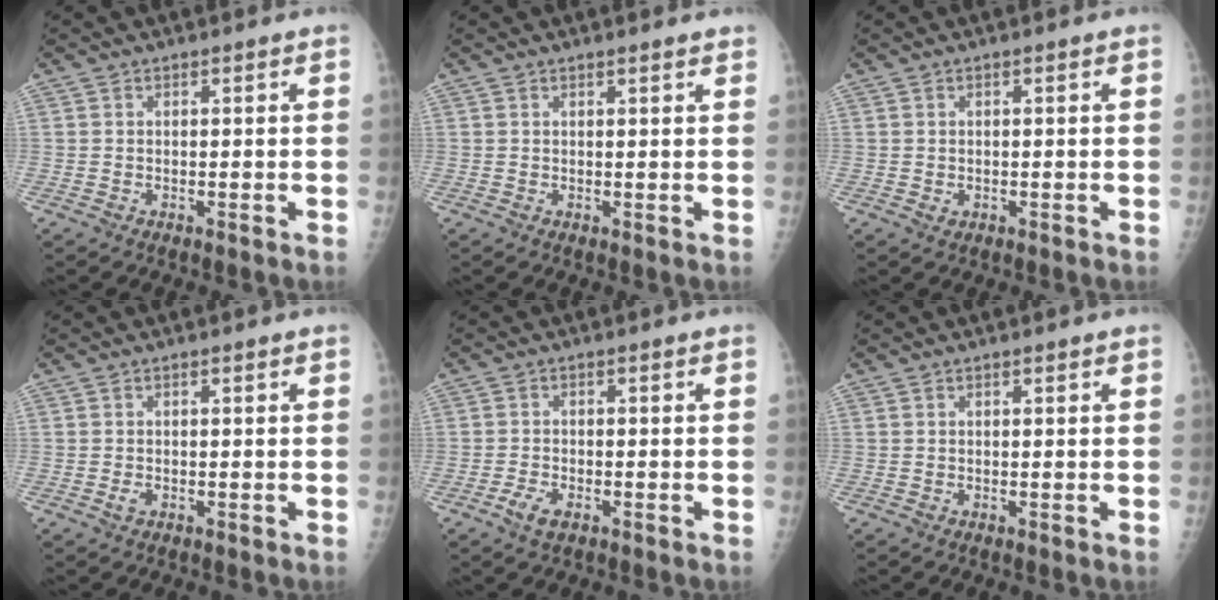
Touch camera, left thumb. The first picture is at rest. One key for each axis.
{"total": 1.6, "fx": 1.4, "fy": 0.2, "fz": 0.9, "tx": -0.006, "ty": 0.000, "tz": 0.017}
{"total": 1.0, "fx": 0.0, "fy": 0.7, "fz": 0.7, "tx": -0.005, "ty": -0.001, "tz": 0.002}
{"total": 1.3, "fx": -0.1, "fy": 0.8, "fz": 1.1, "tx": -0.017, "ty": -0.001, "tz": -0.003}
{"total": 3.1, "fx": -1.7, "fy": 1.5, "fz": 2.2, "tx": -0.046, "ty": 0.006, "tz": -0.033}
{"total": 0.6, "fx": 0.3, "fy": 0.2, "fz": 0.5, "tx": -0.008, "ty": 0.000, "tz": 0.005}